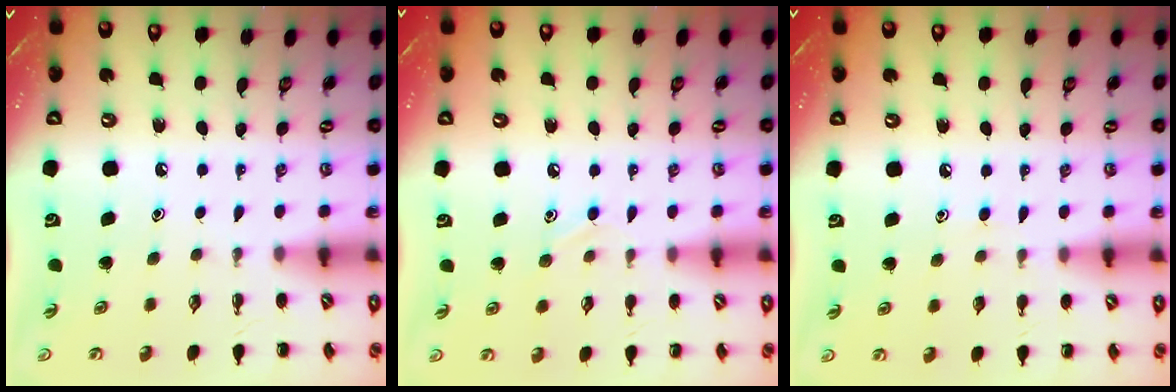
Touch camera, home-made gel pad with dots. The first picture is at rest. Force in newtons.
{"total": 6.2, "press": 5.9, "slide": 1.9}
{"total": 4.3, "press": 4.0, "slide": 1.6}